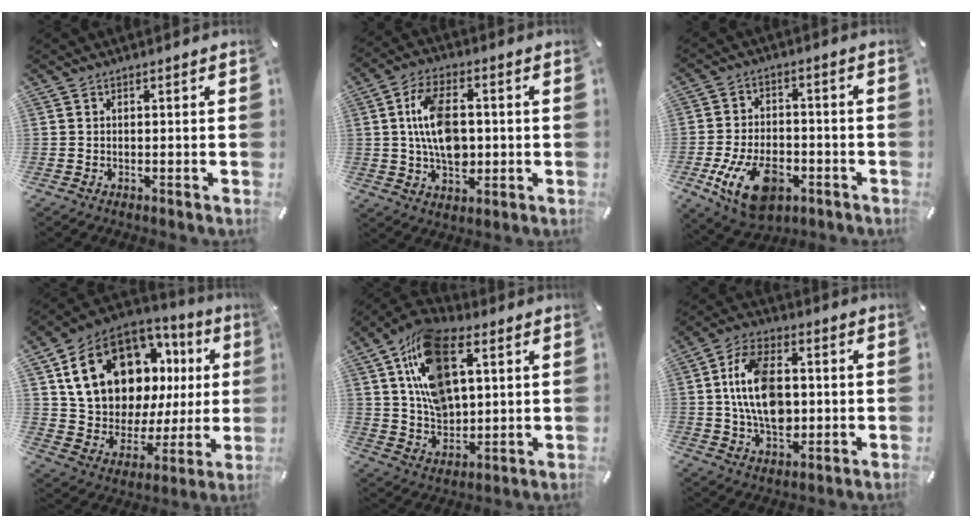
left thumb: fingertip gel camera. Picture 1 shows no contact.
{"total": 12.1, "force": [0.2, 7.8, 9.3], "torque": [-0.178, 0.012, 0.005]}
{"total": 13.9, "force": [-5.6, 8.3, 9.7], "torque": [-0.175, 0.018, -0.095]}
{"total": 20.6, "force": [9.7, 13.9, 11.6], "torque": [-0.198, -0.054, 0.187]}
{"total": 16.8, "force": [6.5, 10.7, 11.3], "torque": [-0.220, -0.009, 0.119]}
{"total": 14.1, "force": [0.4, 9.2, 10.6], "torque": [-0.214, 0.009, 0.007]}